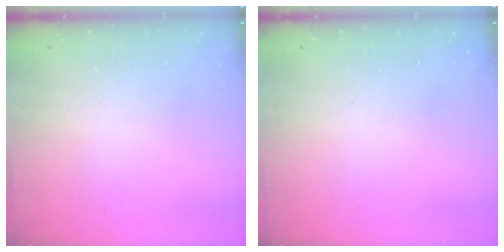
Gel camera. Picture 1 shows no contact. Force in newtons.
{"total": 0.0}